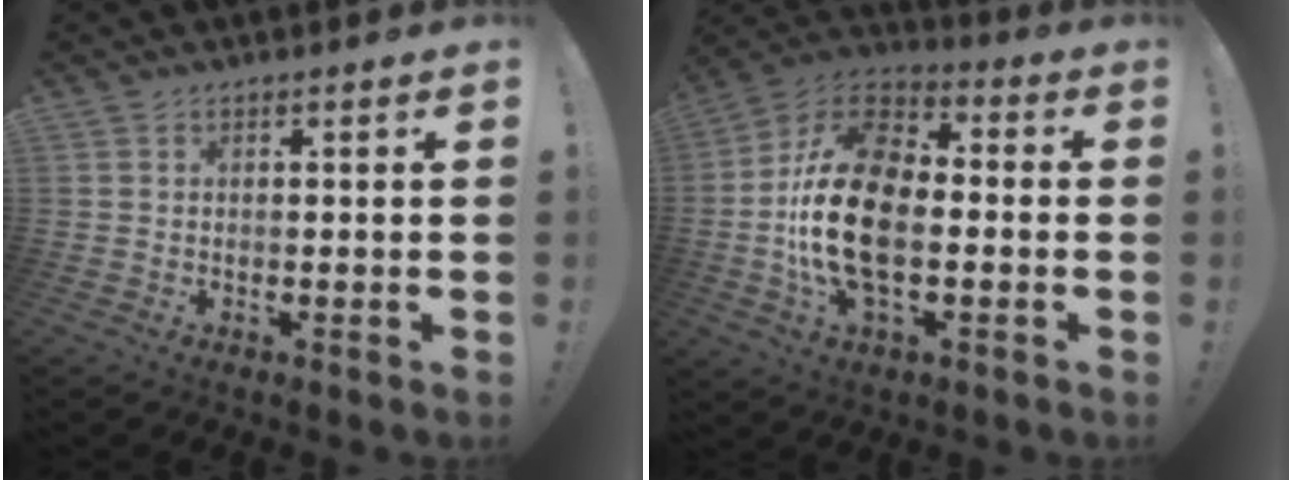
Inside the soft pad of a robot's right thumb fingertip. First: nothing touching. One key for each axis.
{"total": 22.3, "fx": -2.3, "fy": 13.0, "fz": 17.9, "tx": -0.326, "ty": 0.019, "tz": -0.035}